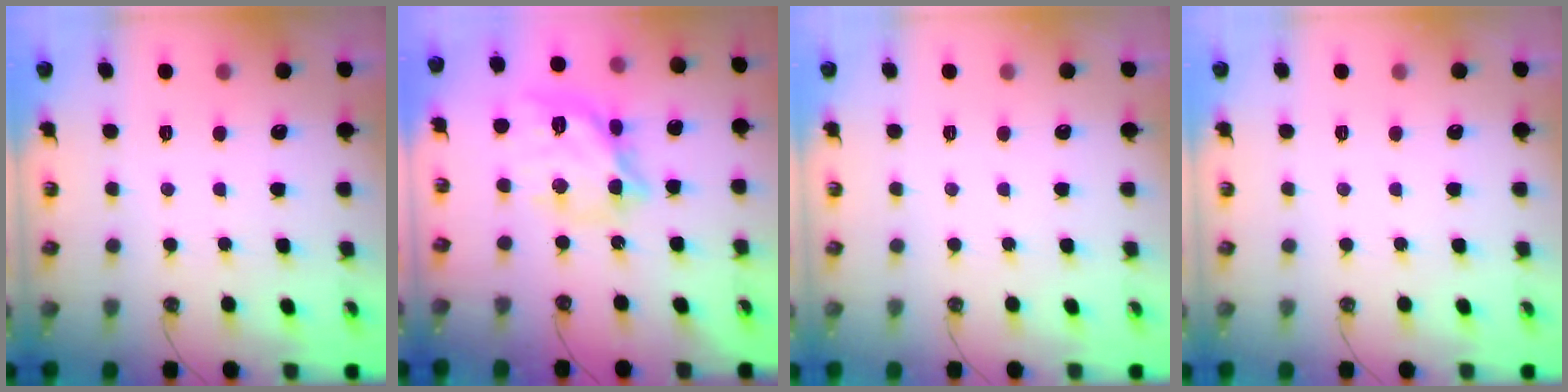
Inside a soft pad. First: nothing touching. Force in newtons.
{"total": 17.2, "press": 17.2, "slide": 1.2}
{"total": 0.0}
{"total": 0.0}